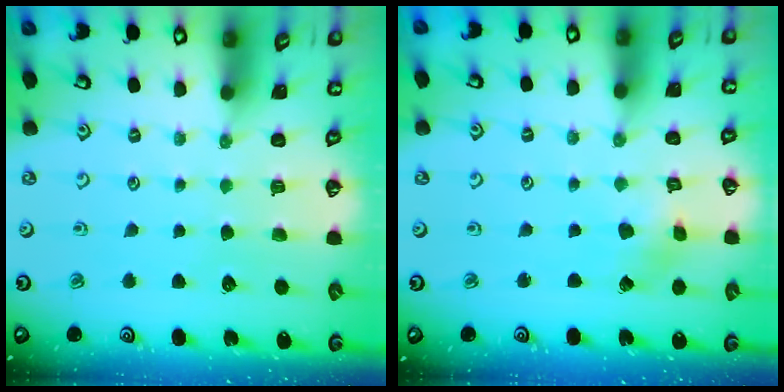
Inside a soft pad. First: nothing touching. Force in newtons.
{"total": 2.7, "press": 2.7, "slide": 0.3}